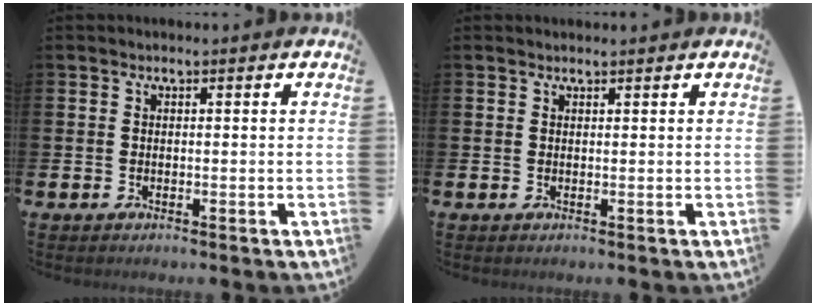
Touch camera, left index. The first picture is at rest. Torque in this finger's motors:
{"motor_torque": [0.51, -0.87, -0.05, -0.01]}